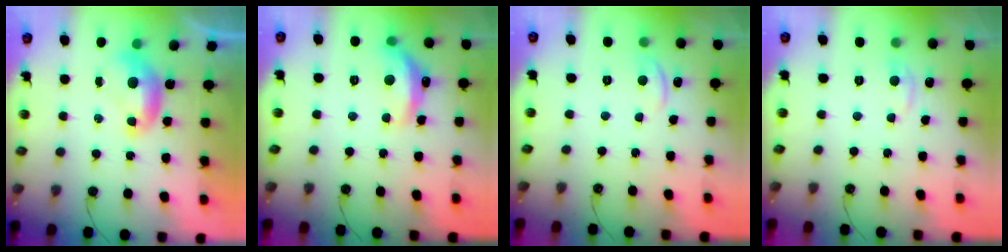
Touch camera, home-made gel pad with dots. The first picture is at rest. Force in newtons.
{"total": 8.7, "press": 8.7, "slide": 0.7}
{"total": 0.5, "press": 0.0, "slide": 0.5}
{"total": 1.0, "press": 0.2, "slide": 1.0}